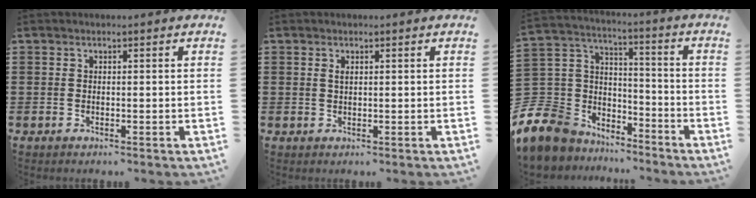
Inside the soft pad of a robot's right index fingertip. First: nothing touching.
{"total": 0.8, "force": [0.4, 0.3, 0.7], "torque": [-0.016, 0.001, 0.007]}
{"total": 9.1, "force": [-5.7, 6.8, 1.9], "torque": [-0.104, -0.007, -0.116]}